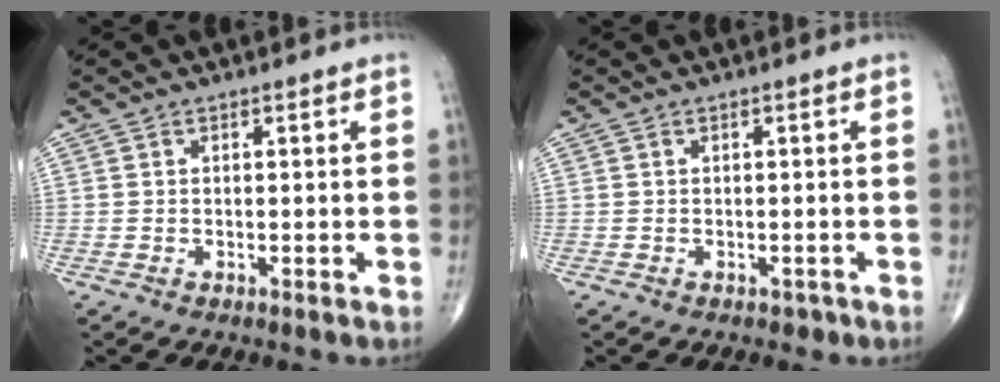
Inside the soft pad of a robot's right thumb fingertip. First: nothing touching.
{"total": 0.8, "force": [-0.4, 0.7, 0.2], "torque": [0.004, 0.003, -0.006]}